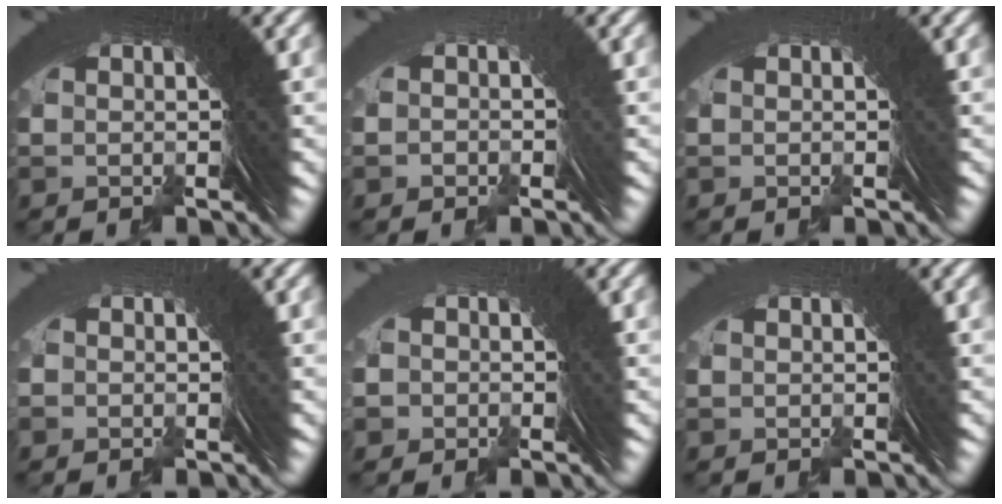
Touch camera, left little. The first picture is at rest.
{"total": 2.3, "force": [0.3, 1.2, -1.9], "torque": [0.033, 0.011, -0.005]}
{"total": 1.5, "force": [0.4, -0.4, -1.4], "torque": [0.023, 0.008, 0.005]}
{"total": 1.6, "force": [0.1, 1.3, -0.9], "torque": [0.019, 0.004, -0.006]}
{"total": 2.9, "force": [-0.1, 2.8, -0.6], "torque": [0.014, 0.001, -0.010]}
{"total": 1.2, "force": [0.4, 0.3, -1.1], "torque": [0.020, 0.003, 0.004]}